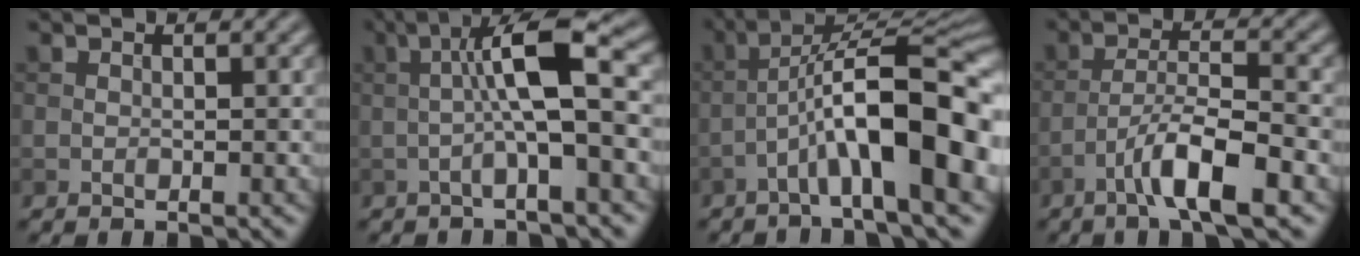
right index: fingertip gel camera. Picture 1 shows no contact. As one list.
[{"total": 7.5, "force": [0.1, 1.3, 7.4], "torque": [-0.120, 0.025, -0.009]}, {"total": 12.1, "force": [-3.3, 2.7, 11.3], "torque": [-0.182, 0.029, -0.050]}, {"total": 6.3, "force": [-3.4, 1.2, 5.2], "torque": [-0.089, 0.011, -0.064]}]